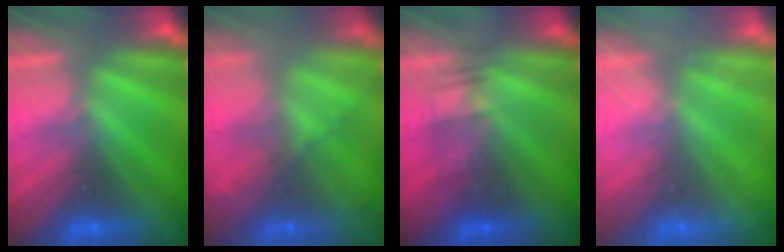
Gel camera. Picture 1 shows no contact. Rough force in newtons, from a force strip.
{"total": 7.4}
{"total": 2.2}
{"total": 2.5}